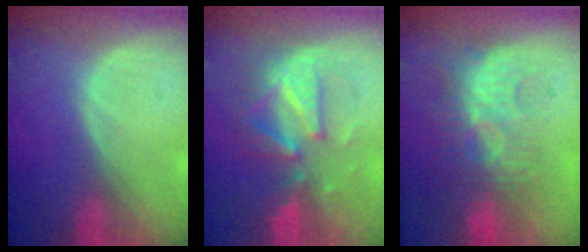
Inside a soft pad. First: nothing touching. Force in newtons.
{"total": 8.2, "press": 8.2, "slide": 0.7}
{"total": 9.0, "press": 8.6, "slide": 2.6}